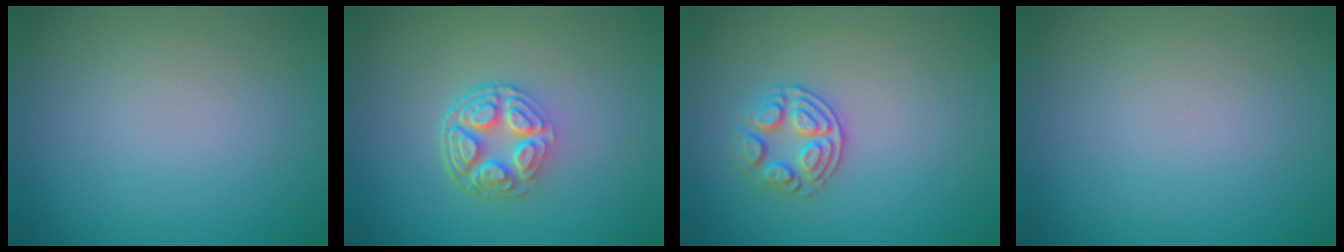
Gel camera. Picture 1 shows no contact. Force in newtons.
{"total": 5.0, "press": 3.7, "slide": 3.4}
{"total": 2.7, "press": 2.4, "slide": 1.1}
{"total": 0.0}